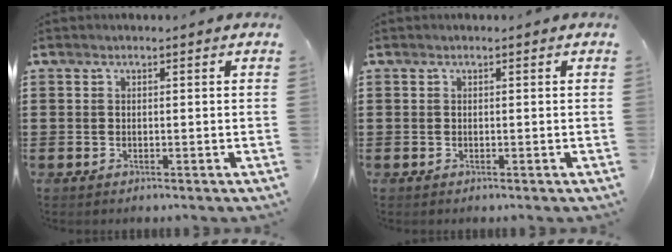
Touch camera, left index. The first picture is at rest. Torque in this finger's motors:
{"motor_torque": [0.00, 0.00, 0.00, 0.00]}